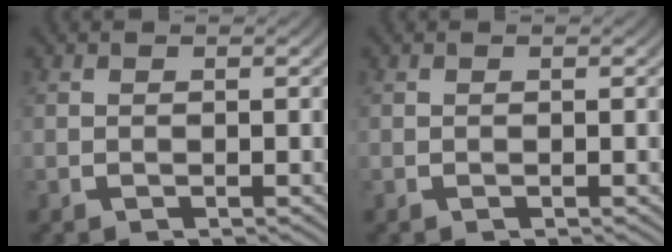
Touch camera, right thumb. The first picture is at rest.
{"total": 0.0}